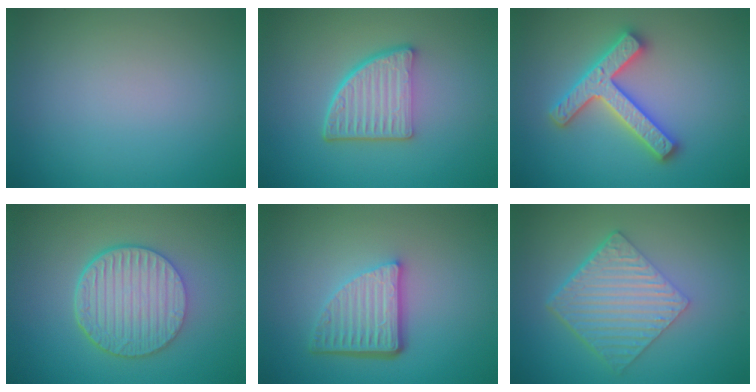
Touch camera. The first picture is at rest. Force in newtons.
{"total": 5.4, "press": 3.8, "slide": 3.8}
{"total": 4.7, "press": 4.6, "slide": 0.9}
{"total": 6.5, "press": 4.8, "slide": 4.5}
{"total": 5.1, "press": 3.6, "slide": 3.7}
{"total": 6.4, "press": 4.3, "slide": 4.7}